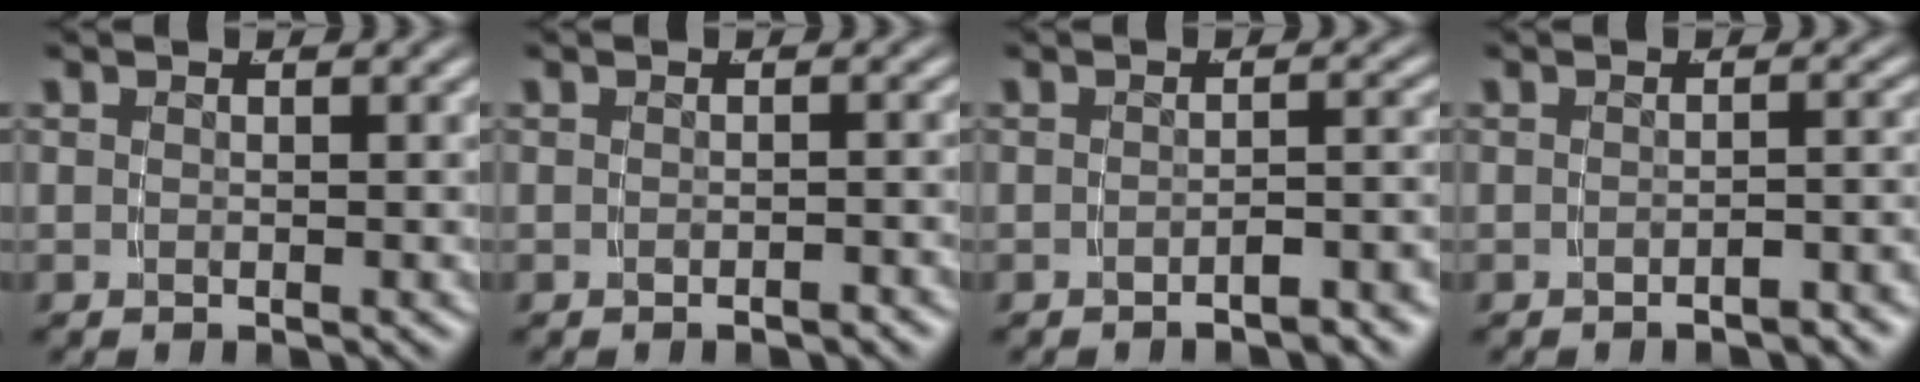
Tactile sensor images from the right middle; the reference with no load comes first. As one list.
[{"total": 1.0, "force": [-0.9, 0.0, 0.2], "torque": [-0.001, 0.004, -0.016]}, {"total": 2.8, "force": [-2.5, 0.3, 1.2], "torque": [-0.011, 0.002, -0.038]}, {"total": 2.1, "force": [-2.0, 0.2, 0.7], "torque": [-0.006, 0.004, -0.031]}]